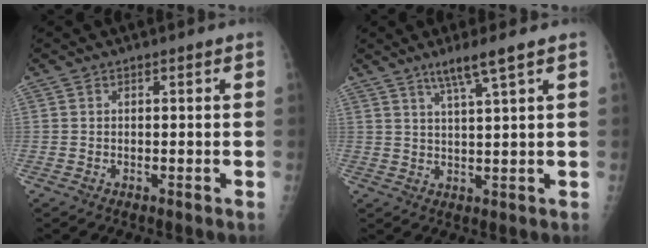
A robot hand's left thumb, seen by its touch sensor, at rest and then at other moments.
{"total": 5.4, "force": [3.5, -0.5, 4.0], "torque": [-0.079, -0.018, 0.068]}